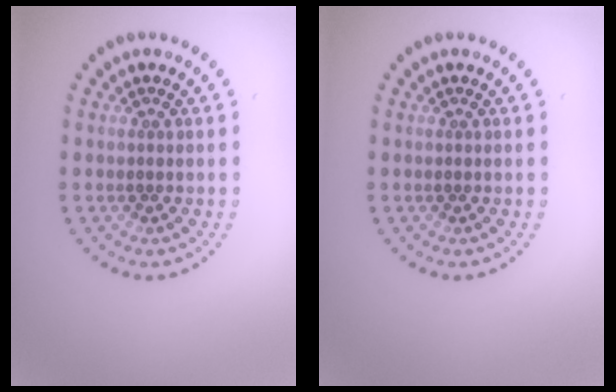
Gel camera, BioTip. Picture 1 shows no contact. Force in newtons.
{"total": 0.0}